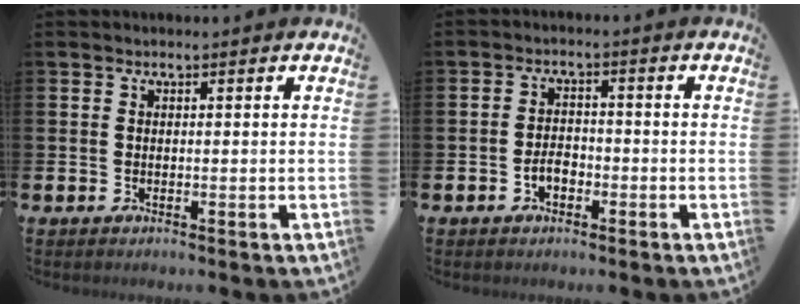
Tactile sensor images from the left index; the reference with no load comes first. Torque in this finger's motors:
{"motor_torque": [0.12, 0.16, 0.14, 0.06]}